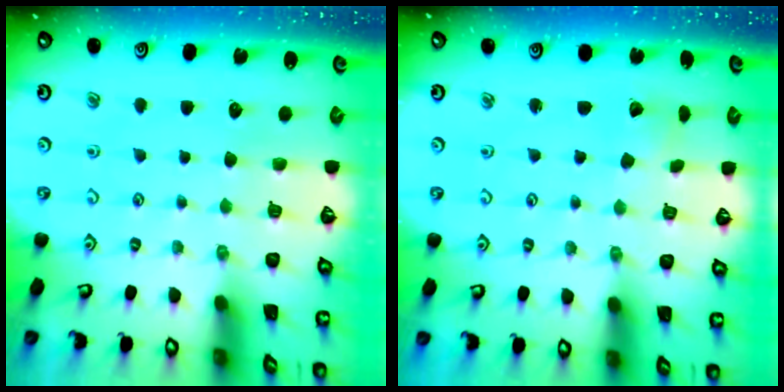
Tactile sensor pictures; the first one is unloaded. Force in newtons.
{"total": 3.6, "press": 3.6, "slide": 0.2}